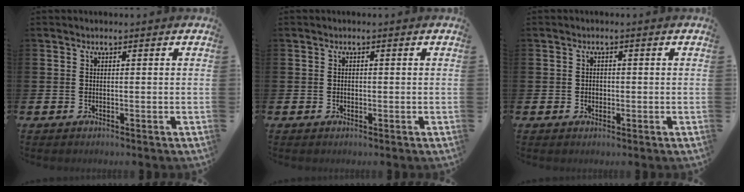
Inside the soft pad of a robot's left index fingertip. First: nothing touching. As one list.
[{"total": 0.6, "force": [-0.1, 0.5, 0.3], "torque": [-0.001, 0.002, -0.004]}, {"total": 1.2, "force": [-0.1, 1.0, 0.6], "torque": [0.001, 0.003, -0.006]}]